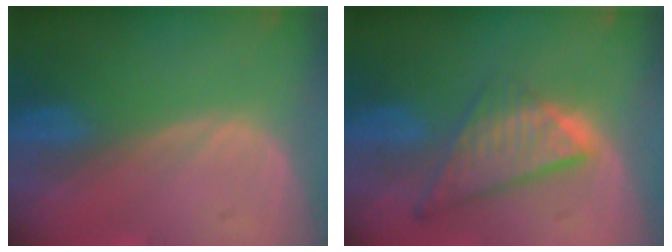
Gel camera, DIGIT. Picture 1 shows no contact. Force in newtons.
{"total": 8.6, "press": 7.3, "slide": 4.5}